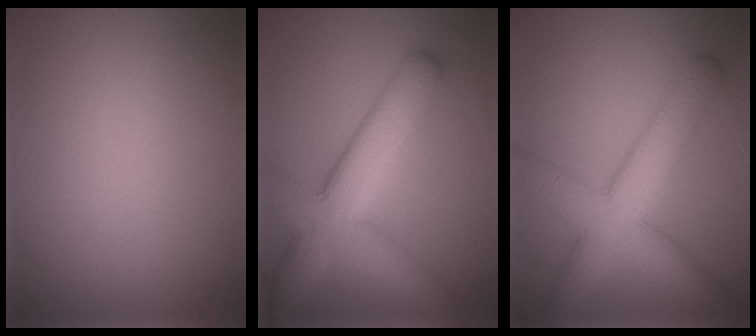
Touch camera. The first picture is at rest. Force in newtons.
{"total": 8.3, "press": 8.3, "slide": 0.7}
{"total": 7.2, "press": 7.2, "slide": 0.3}